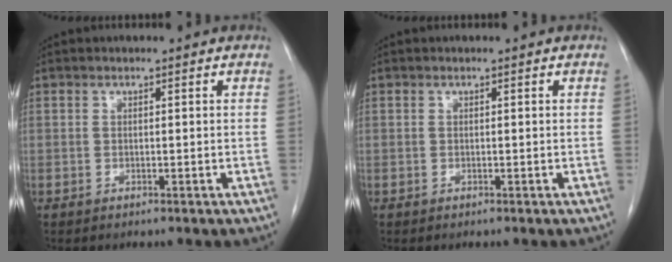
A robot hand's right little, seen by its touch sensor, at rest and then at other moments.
{"total": 0.0}